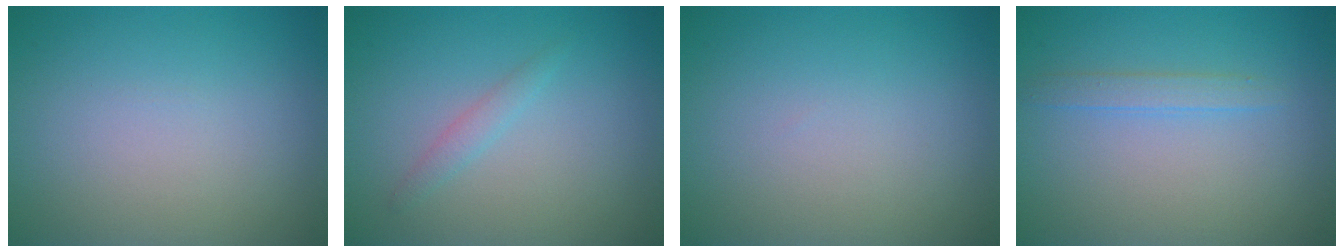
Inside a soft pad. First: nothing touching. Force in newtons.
{"total": 1.1, "press": 1.1, "slide": 0.1}
{"total": 0.0}
{"total": 1.4, "press": 1.4, "slide": 0.0}